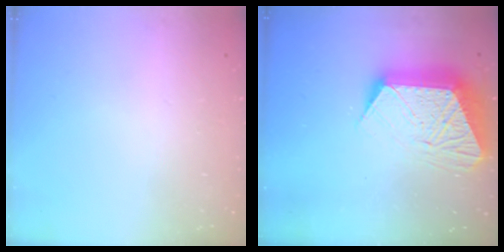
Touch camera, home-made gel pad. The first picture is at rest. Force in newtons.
{"total": 17.7, "press": 17.6, "slide": 1.6}